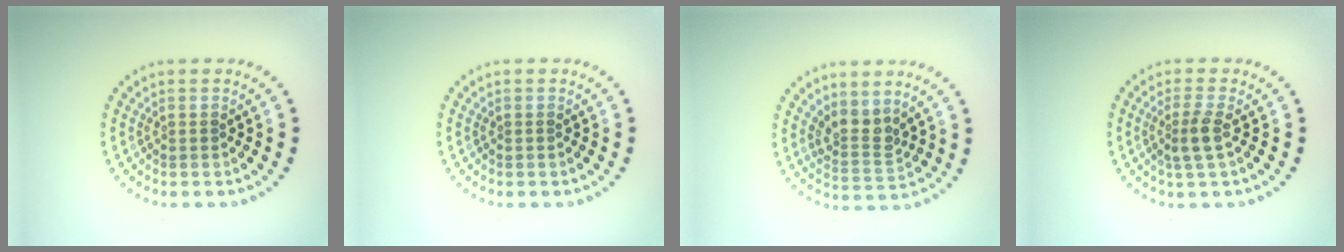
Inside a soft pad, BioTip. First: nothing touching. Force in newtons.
{"total": 0.0}
{"total": 2.6, "press": 1.9, "slide": 1.8}
{"total": 2.2, "press": 1.9, "slide": 1.1}